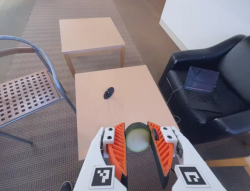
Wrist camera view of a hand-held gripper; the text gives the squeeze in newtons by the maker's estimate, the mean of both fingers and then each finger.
{"total": 12.4, "left": 12.9, "right": 11.9}